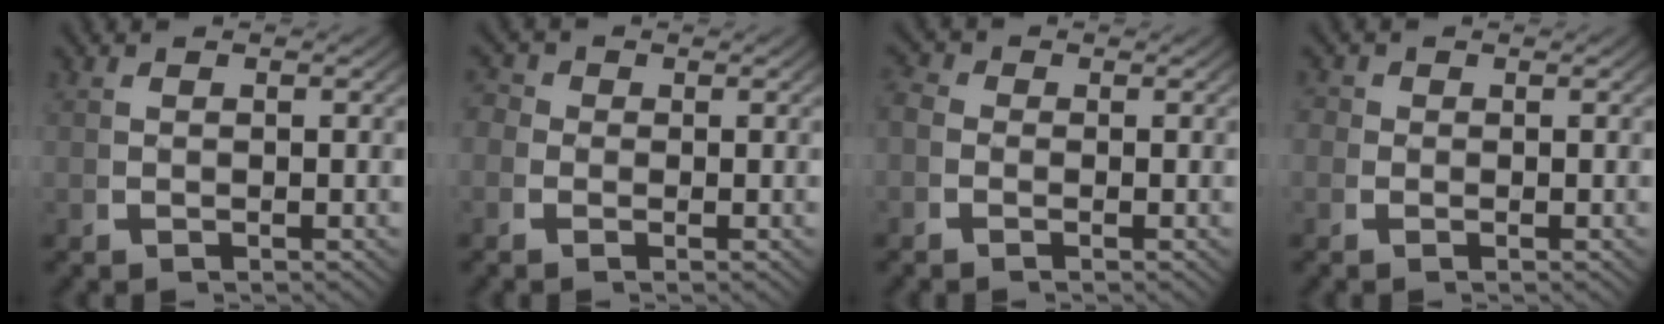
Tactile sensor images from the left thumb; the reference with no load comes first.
{"total": 2.3, "force": [0.1, 2.1, 1.0], "torque": [-0.014, 0.004, -0.011]}
{"total": 1.8, "force": [-0.3, 1.6, 0.9], "torque": [-0.016, 0.003, -0.018]}
{"total": 1.4, "force": [0.1, 1.3, 0.4], "torque": [-0.005, 0.001, -0.007]}